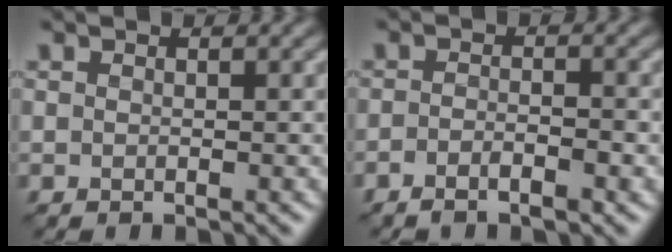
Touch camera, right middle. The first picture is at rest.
{"total": 2.1, "force": [-1.4, 0.5, 1.5], "torque": [-0.020, 0.002, -0.026]}